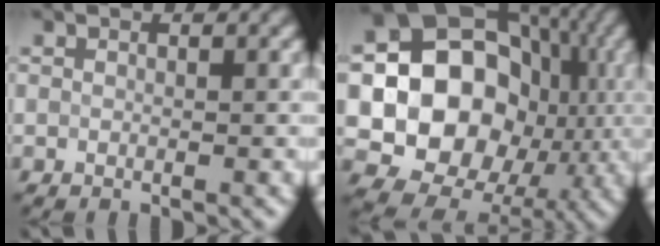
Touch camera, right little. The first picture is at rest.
{"total": 15.3, "force": [-1.1, 12.8, 8.3], "torque": [-0.114, 0.004, -0.036]}